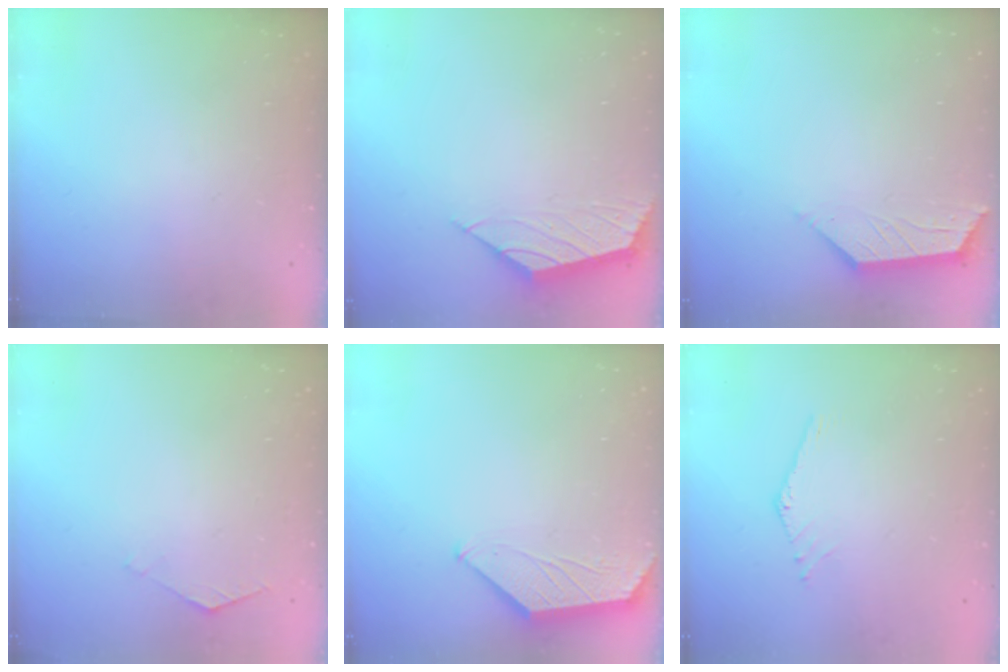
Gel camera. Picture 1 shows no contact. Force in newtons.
{"total": 2.0, "press": 2.0, "slide": 0.5}
{"total": 3.0, "press": 2.9, "slide": 0.5}
{"total": 1.3, "press": 1.2, "slide": 0.4}
{"total": 0.0}
{"total": 1.5, "press": 1.5, "slide": 0.0}